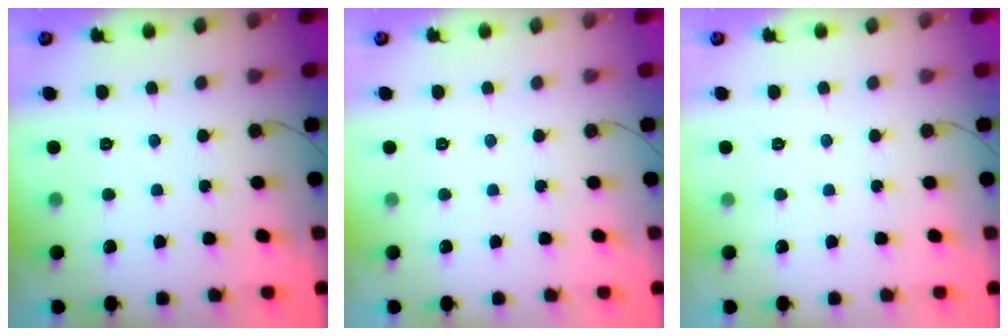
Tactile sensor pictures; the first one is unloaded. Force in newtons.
{"total": 0.0}
{"total": 0.0}